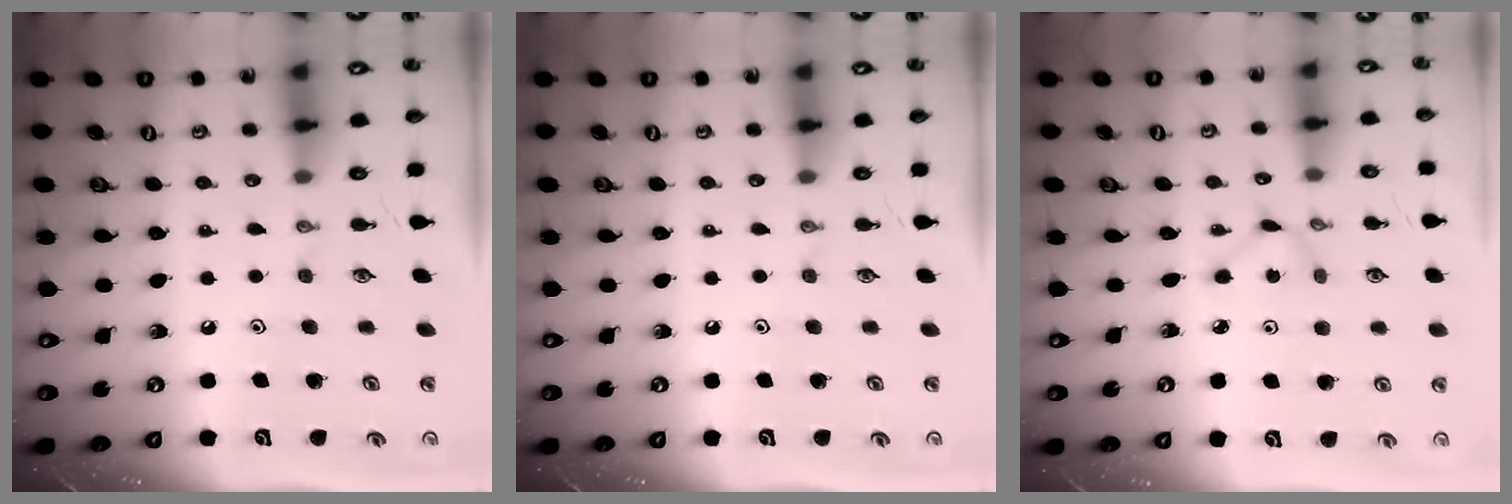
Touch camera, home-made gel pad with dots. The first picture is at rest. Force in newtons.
{"total": 0.0}
{"total": 1.8, "press": 1.7, "slide": 0.2}